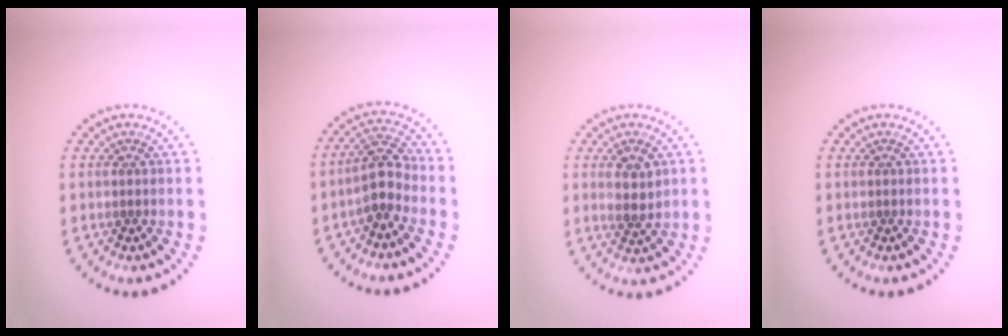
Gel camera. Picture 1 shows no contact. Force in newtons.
{"total": 3.2, "press": 2.9, "slide": 1.4}
{"total": 2.5, "press": 2.4, "slide": 0.4}
{"total": 0.0}